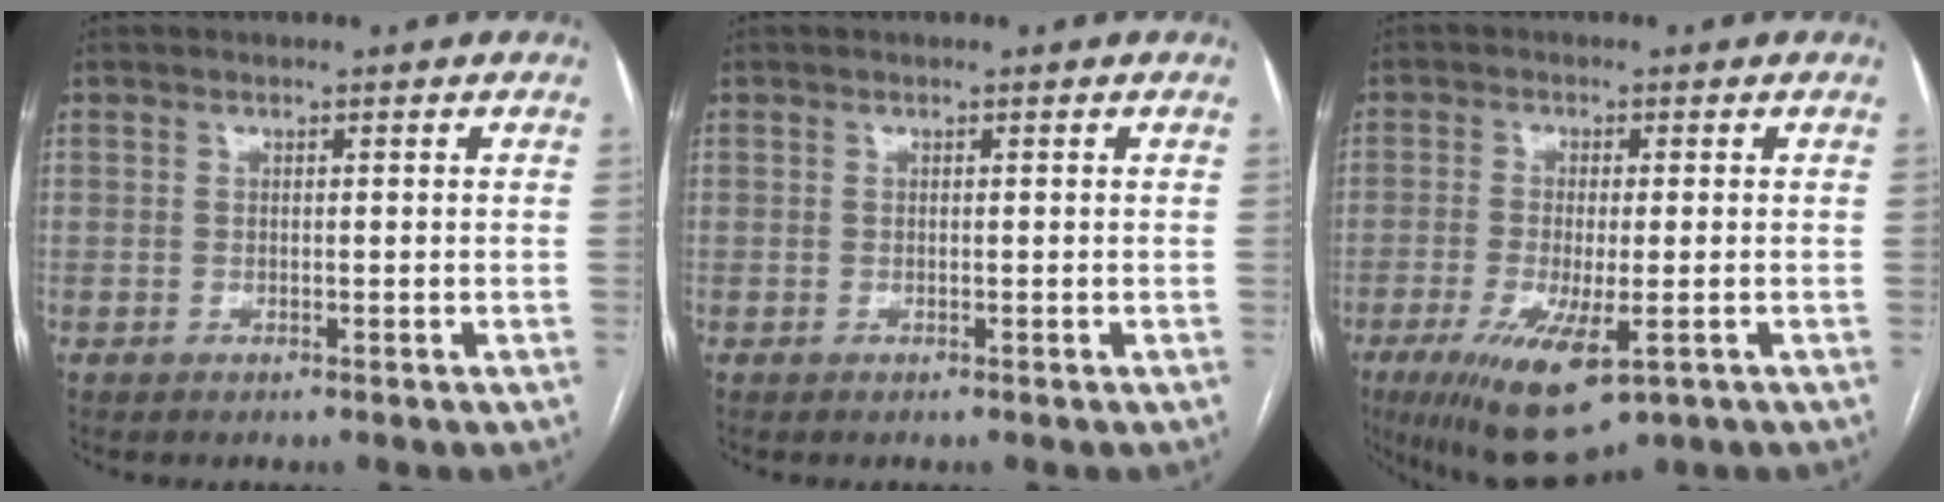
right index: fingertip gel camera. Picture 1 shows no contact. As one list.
[{"total": 0.0}, {"total": 11.0, "force": [-5.1, 3.0, 9.3], "torque": [-0.164, -0.028, -0.075]}]